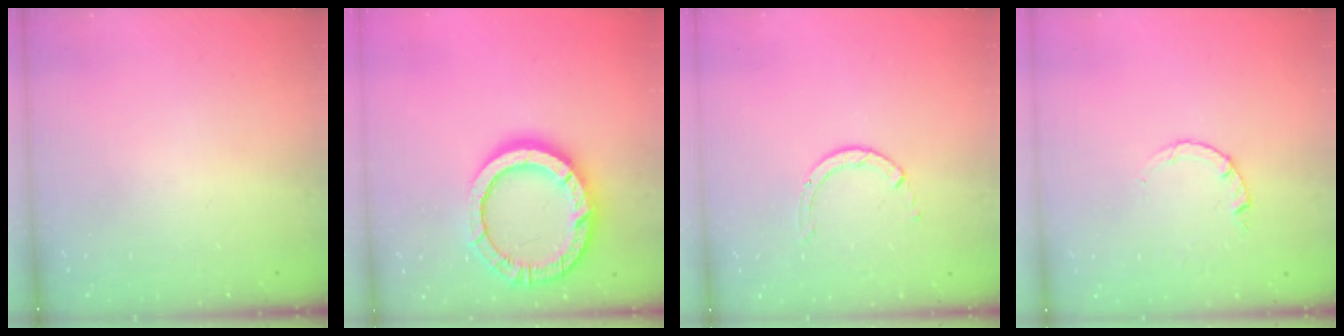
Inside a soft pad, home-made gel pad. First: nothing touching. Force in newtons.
{"total": 16.6, "press": 16.5, "slide": 1.4}
{"total": 1.4, "press": 1.4, "slide": 0.1}
{"total": 0.9, "press": 0.8, "slide": 0.2}